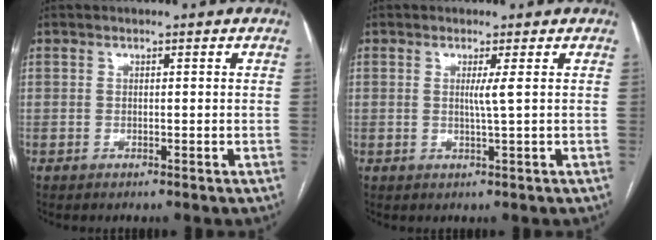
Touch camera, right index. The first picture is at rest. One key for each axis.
{"total": 1.7, "fx": 0.3, "fy": -0.5, "fz": 1.6, "tx": -0.032, "ty": -0.004, "tz": 0.007}